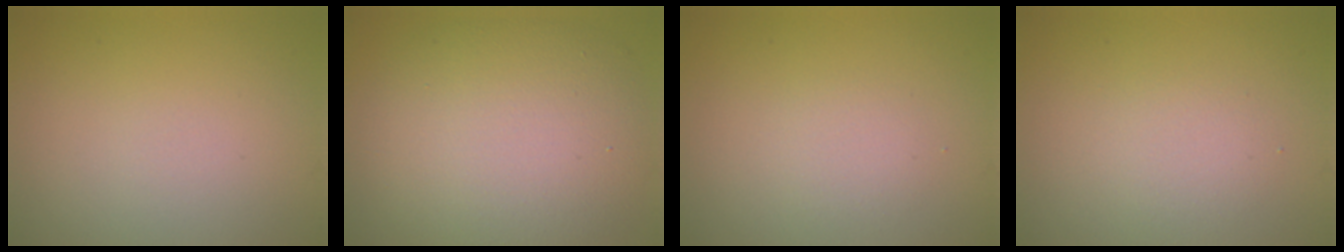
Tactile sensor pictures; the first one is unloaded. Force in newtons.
{"total": 10.6, "press": 10.6, "slide": 0.7}
{"total": 1.3, "press": 1.3, "slide": 0.1}
{"total": 1.9, "press": 1.9, "slide": 0.0}